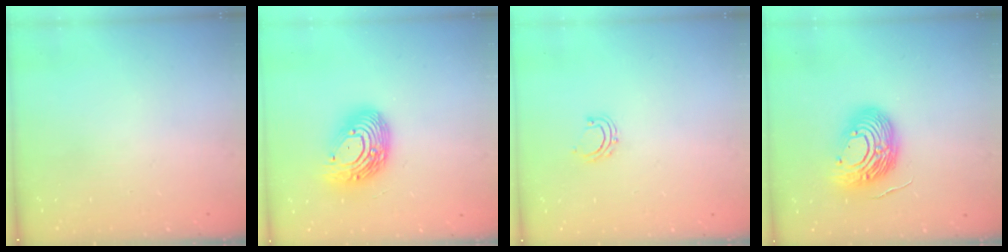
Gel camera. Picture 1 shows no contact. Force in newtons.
{"total": 16.4, "press": 16.4, "slide": 1.2}
{"total": 5.1, "press": 5.1, "slide": 0.7}
{"total": 14.0, "press": 13.8, "slide": 2.2}